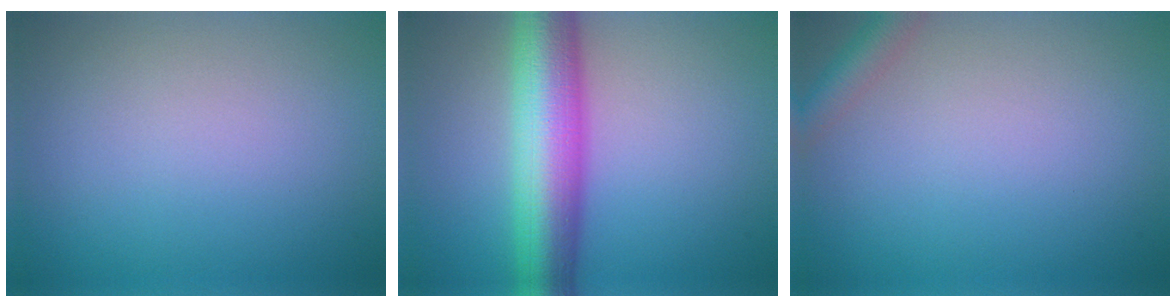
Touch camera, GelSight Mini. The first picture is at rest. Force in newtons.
{"total": 9.7, "press": 9.7, "slide": 0.1}
{"total": 2.3, "press": 2.3, "slide": 0.1}